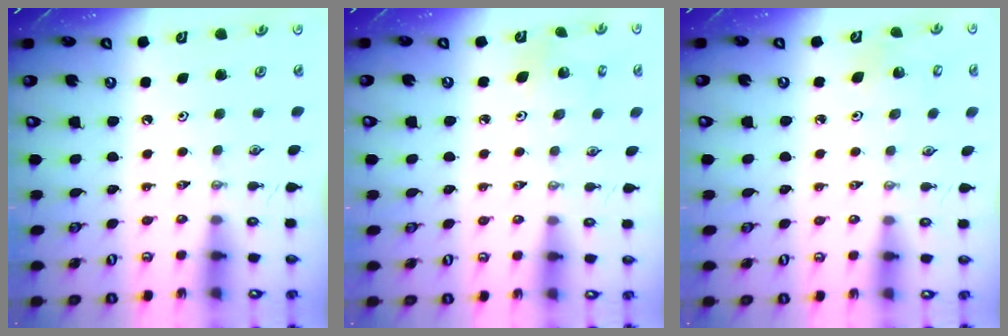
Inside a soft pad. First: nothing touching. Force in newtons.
{"total": 2.8, "press": 2.8, "slide": 0.2}
{"total": 3.4, "press": 3.4, "slide": 0.5}